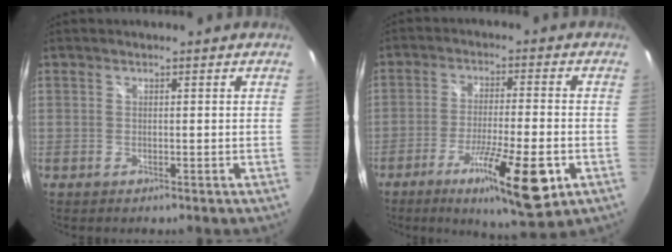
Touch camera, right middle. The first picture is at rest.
{"total": 14.4, "force": [-6.4, 2.2, 12.8], "torque": [-0.228, -0.035, -0.099]}